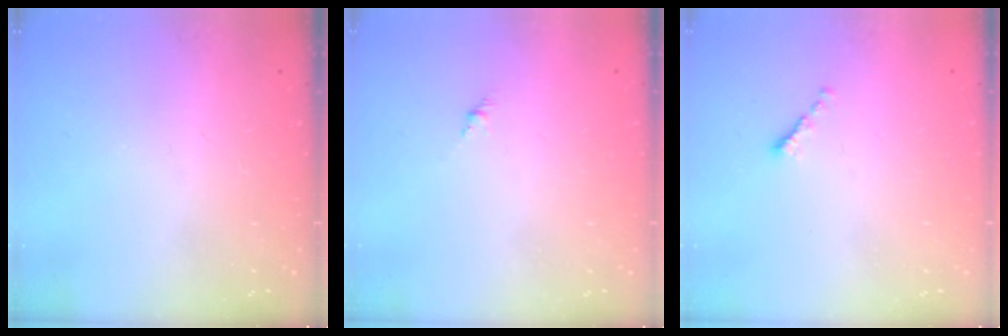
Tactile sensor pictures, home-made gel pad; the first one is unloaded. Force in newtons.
{"total": 1.5, "press": 1.4, "slide": 0.6}
{"total": 0.0}